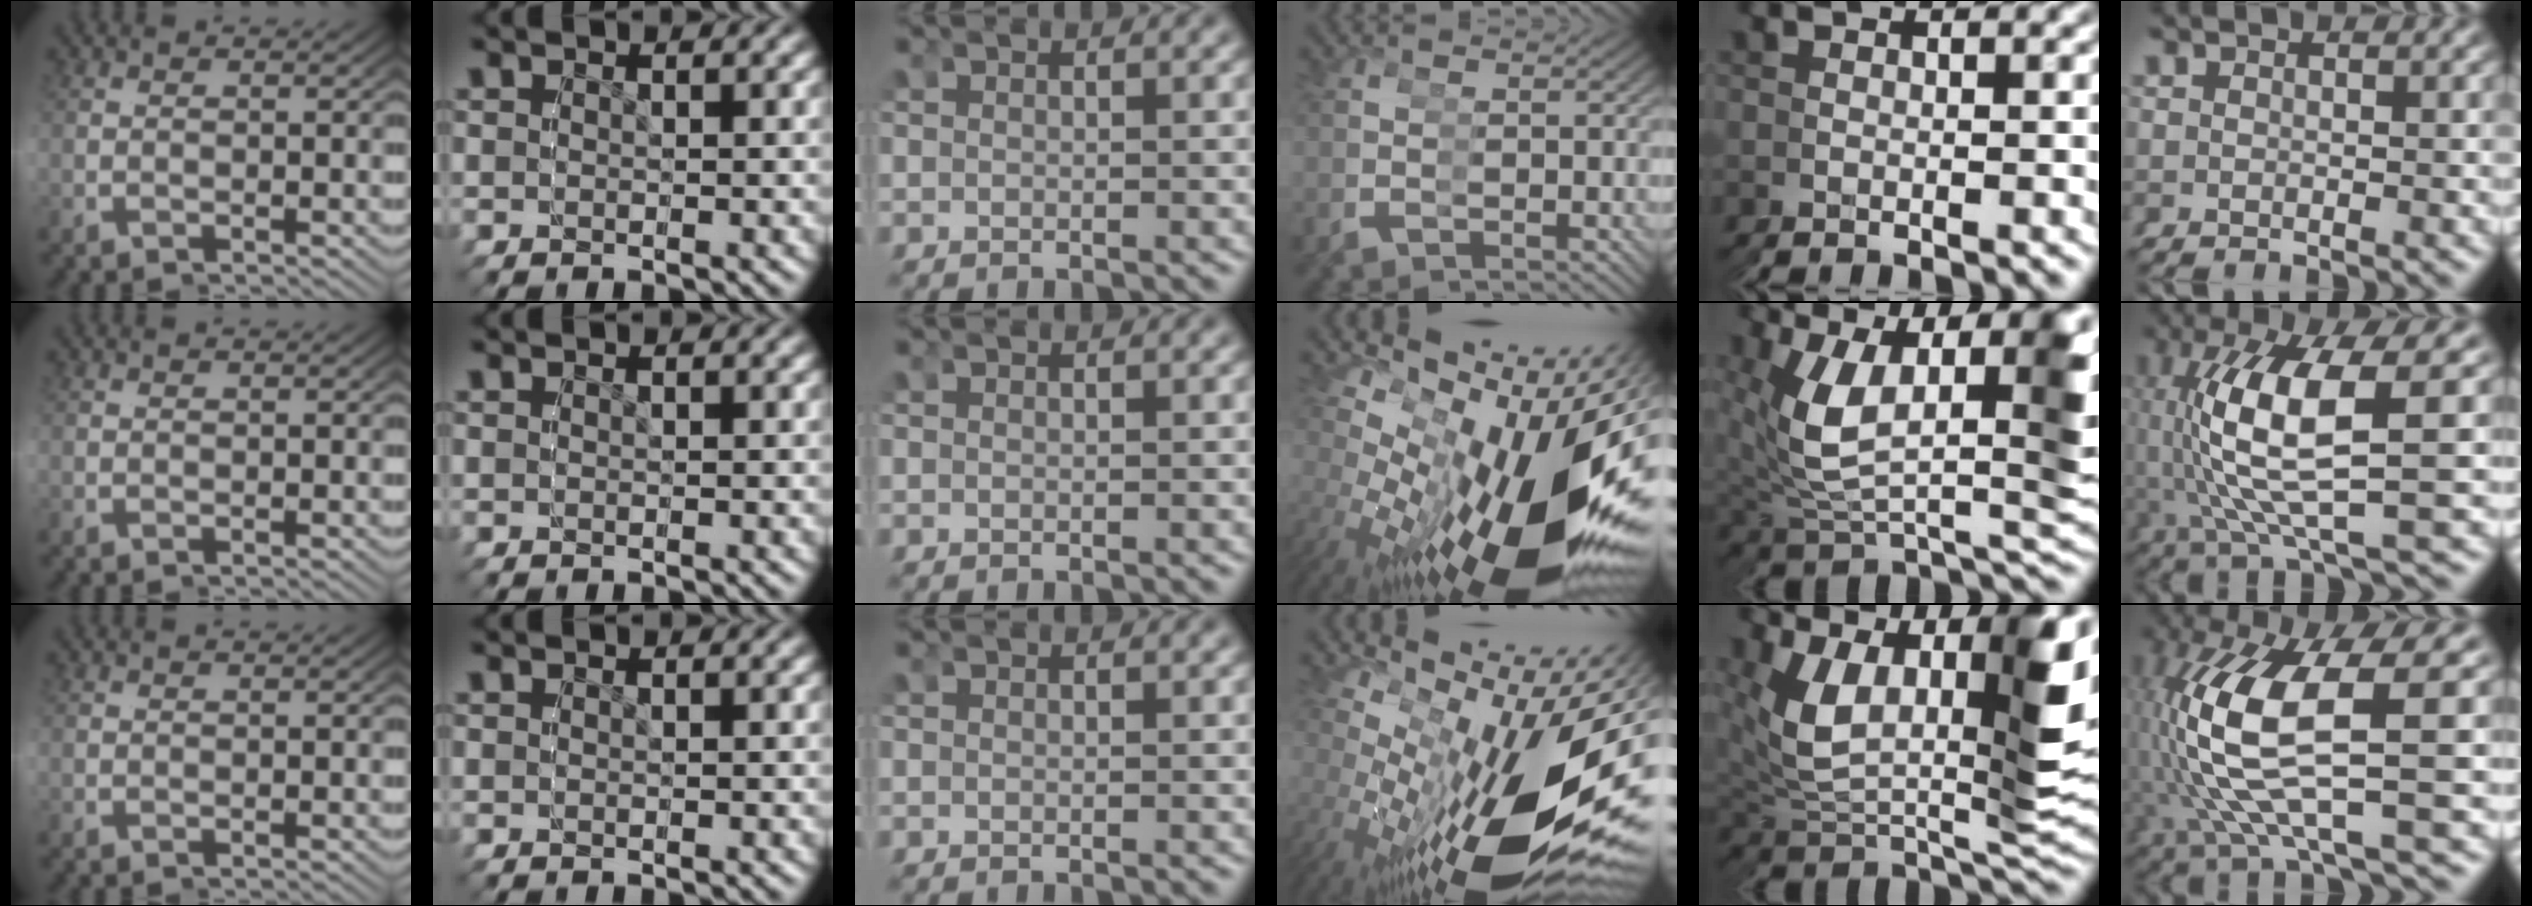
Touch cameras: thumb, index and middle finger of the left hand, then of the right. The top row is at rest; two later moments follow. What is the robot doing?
{"motion": "grasp_and_lifting", "object": "legos"}